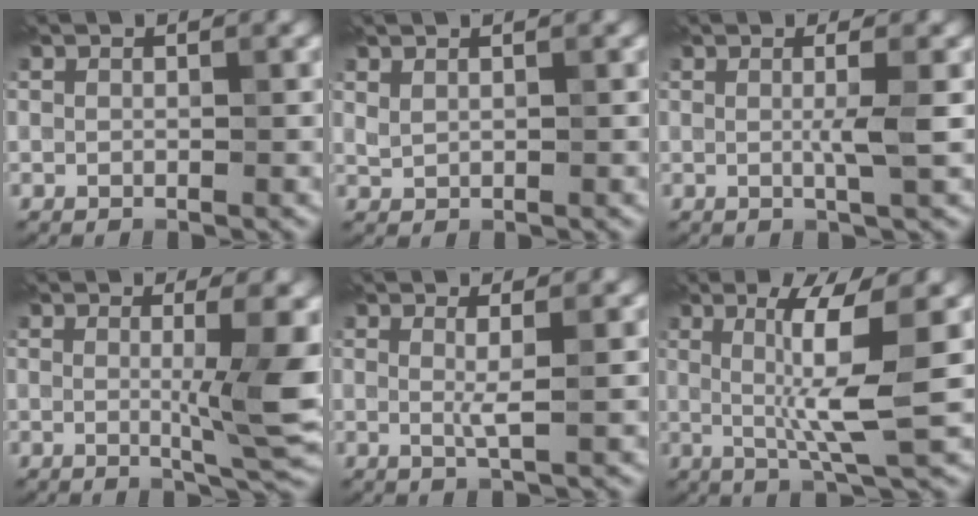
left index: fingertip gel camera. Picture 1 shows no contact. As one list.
[{"total": 0.8, "force": [0.7, 0.2, 0.3], "torque": [-0.009, 0.000, 0.016]}, {"total": 2.5, "force": [0.1, 0.3, 2.5], "torque": [-0.044, -0.003, -0.004]}, {"total": 6.7, "force": [0.2, 1.1, 6.6], "torque": [-0.088, -0.010, 0.006]}, {"total": 1.9, "force": [0.5, 0.4, 1.9], "torque": [-0.034, -0.005, 0.002]}, {"total": 6.6, "force": [0.7, 0.8, 6.6], "torque": [-0.114, -0.004, 0.016]}]